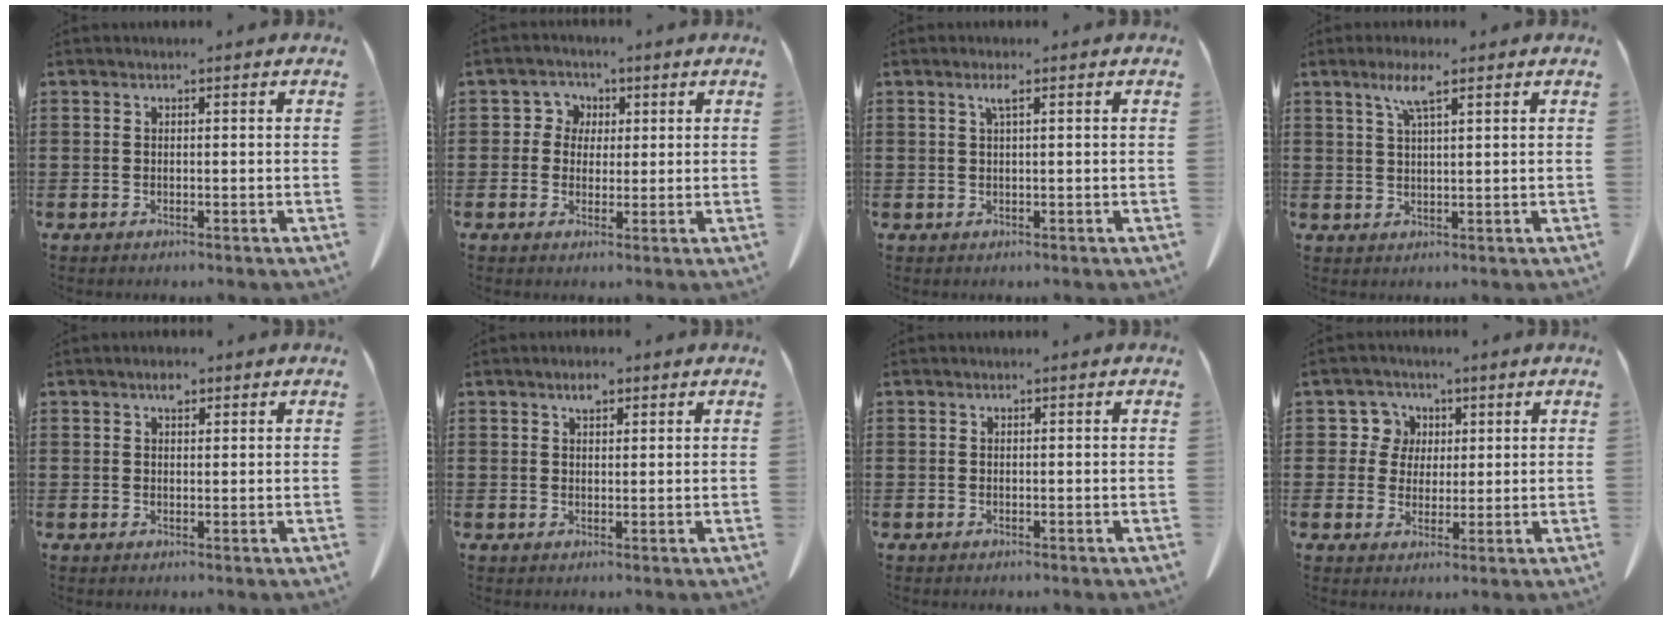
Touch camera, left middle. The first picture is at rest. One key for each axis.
{"total": 3.2, "fx": 0.9, "fy": 2.9, "fz": 0.7, "tx": -0.032, "ty": 0.011, "tz": 0.012}
{"total": 1.6, "fx": 0.6, "fy": 0.1, "fz": 1.5, "tx": -0.031, "ty": 0.002, "tz": 0.011}
{"total": 4.7, "fx": 2.8, "fy": 0.7, "fz": 3.8, "tx": -0.082, "ty": 0.005, "tz": 0.047}
{"total": 2.0, "fx": 1.3, "fy": 0.9, "fz": 1.3, "tx": -0.021, "ty": 0.000, "tz": 0.021}
{"total": 2.5, "fx": 1.7, "fy": 0.9, "fz": 1.5, "tx": -0.026, "ty": 0.000, "tz": 0.029}
{"total": 0.0}
{"total": 5.3, "fx": 2.1, "fy": 4.8, "fz": 1.1, "tx": -0.040, "ty": 0.012, "tz": 0.036}